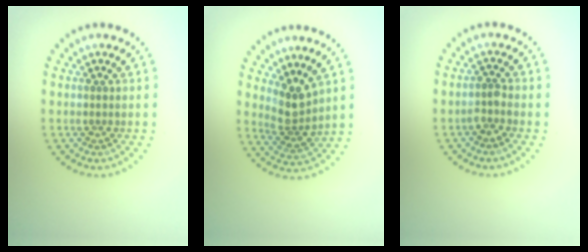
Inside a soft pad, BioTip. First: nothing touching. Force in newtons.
{"total": 2.9, "press": 2.3, "slide": 1.8}
{"total": 1.4, "press": 1.1, "slide": 0.8}